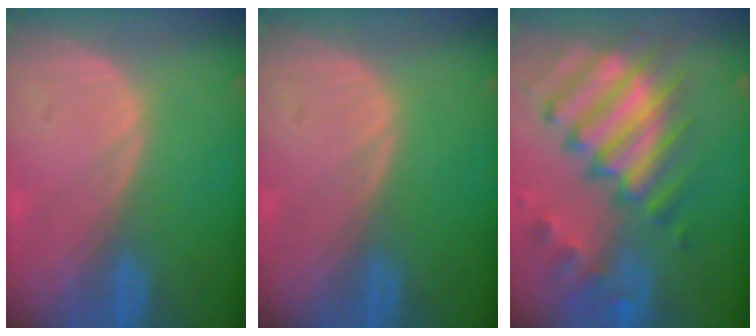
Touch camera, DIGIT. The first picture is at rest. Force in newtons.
{"total": 0.0}
{"total": 12.8, "press": 10.6, "slide": 7.1}